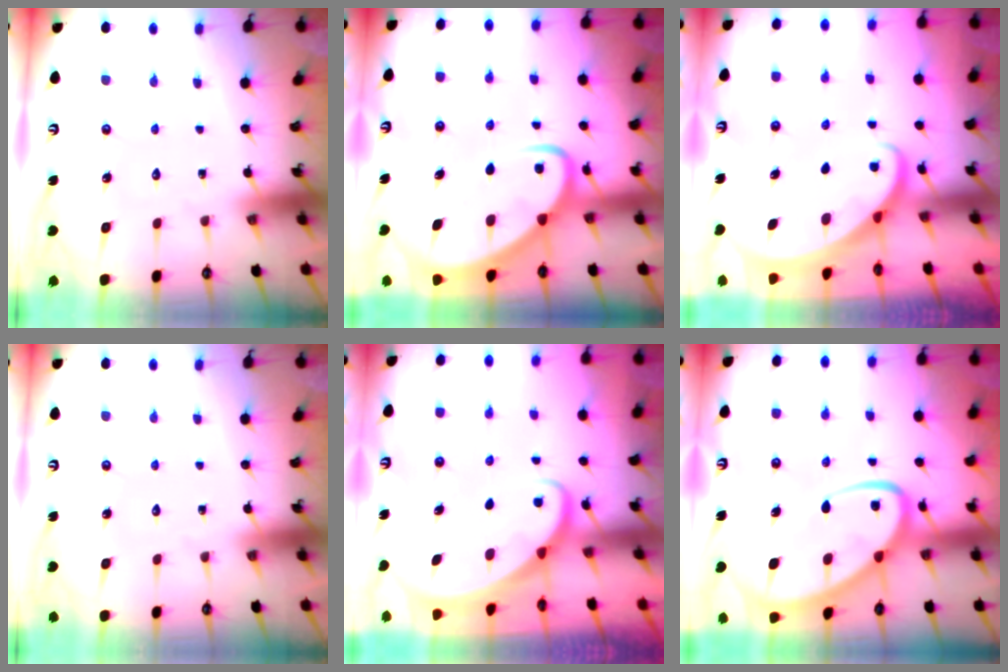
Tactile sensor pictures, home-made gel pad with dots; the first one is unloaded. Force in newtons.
{"total": 5.8, "press": 5.8, "slide": 0.6}
{"total": 2.6, "press": 2.6, "slide": 0.2}
{"total": 0.0}
{"total": 2.2, "press": 2.2, "slide": 0.2}
{"total": 12.5, "press": 12.5, "slide": 1.2}